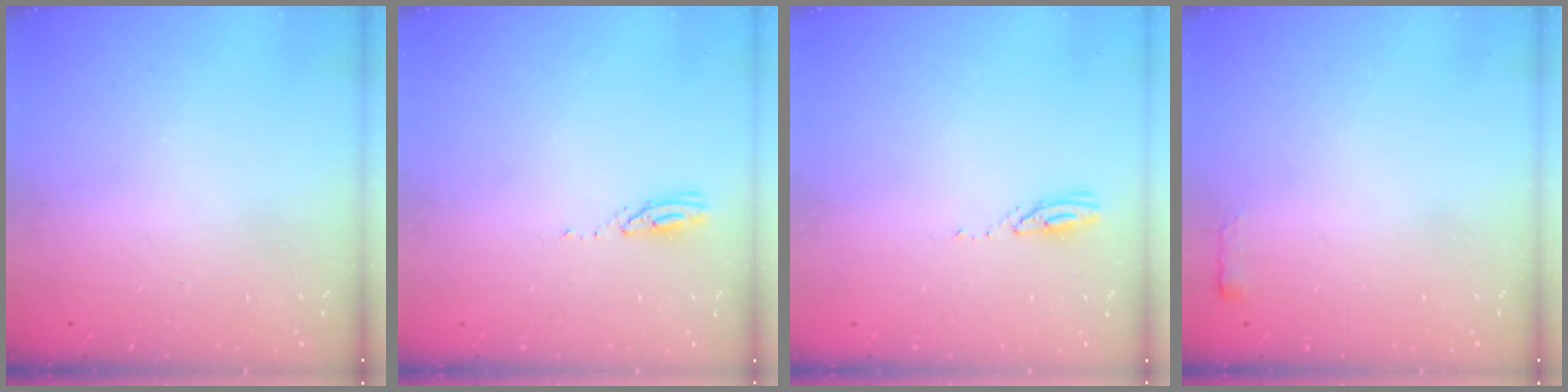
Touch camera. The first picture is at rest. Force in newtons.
{"total": 3.0, "press": 2.9, "slide": 0.3}
{"total": 3.0, "press": 2.9, "slide": 0.3}
{"total": 2.4, "press": 2.4, "slide": 0.4}